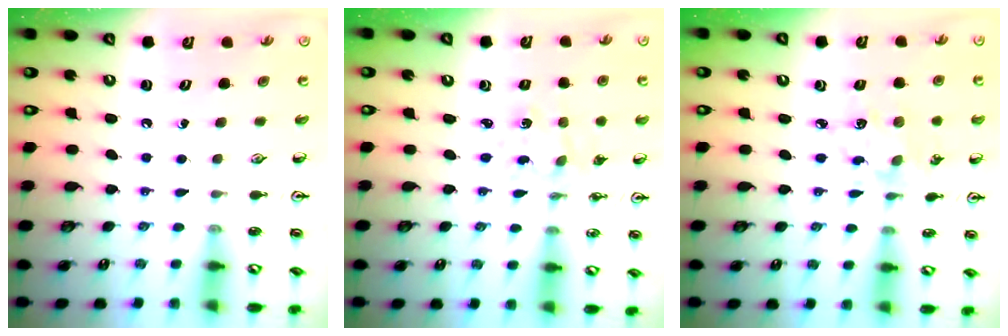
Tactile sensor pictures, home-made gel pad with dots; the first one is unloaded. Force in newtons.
{"total": 1.2, "press": 1.2, "slide": 0.1}
{"total": 5.4, "press": 5.4, "slide": 0.4}